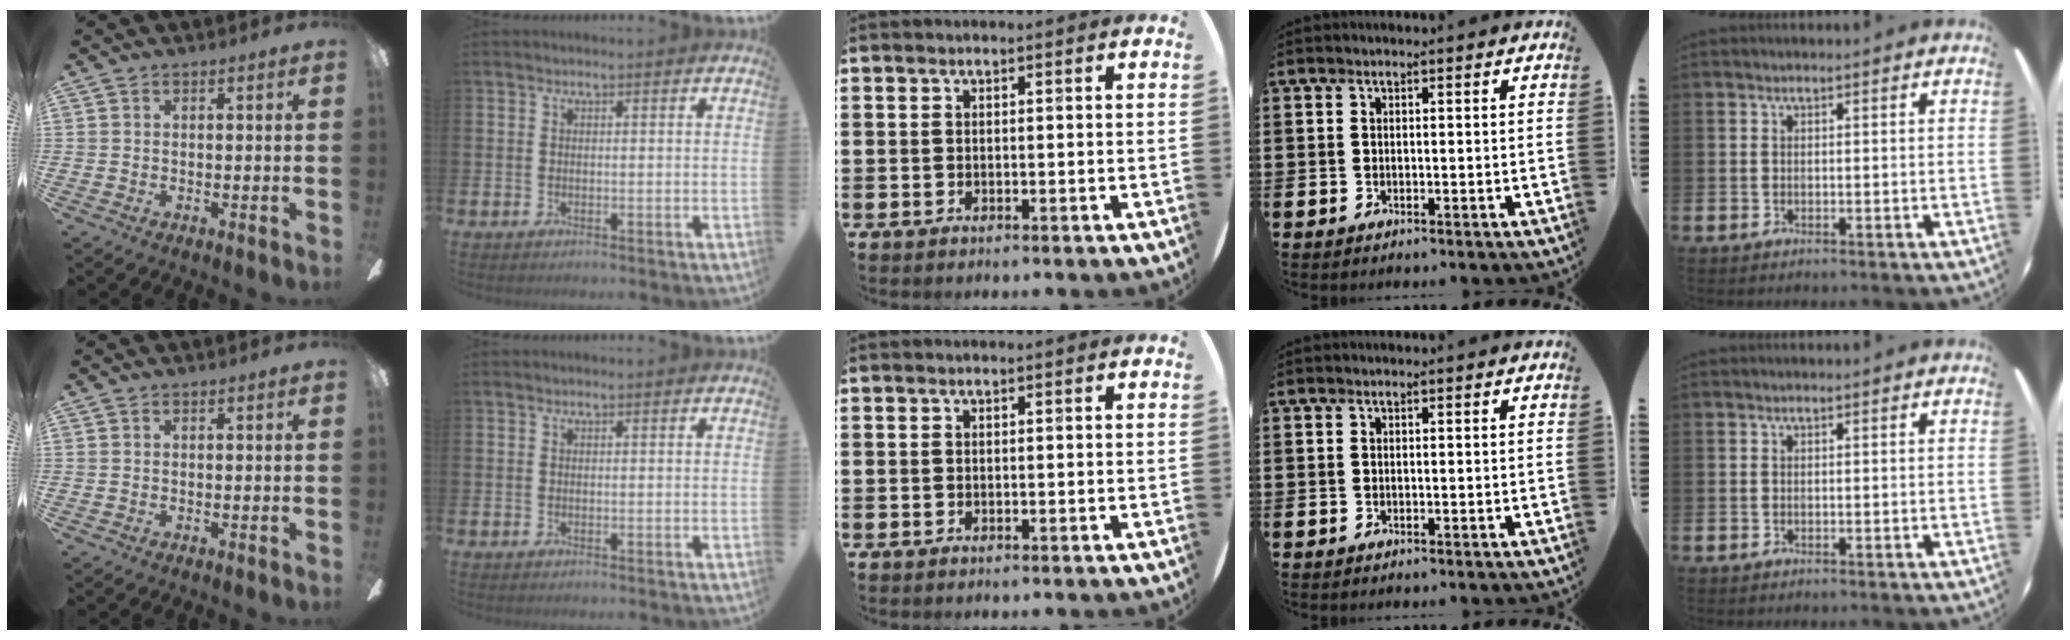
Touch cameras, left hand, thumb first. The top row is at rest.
{}